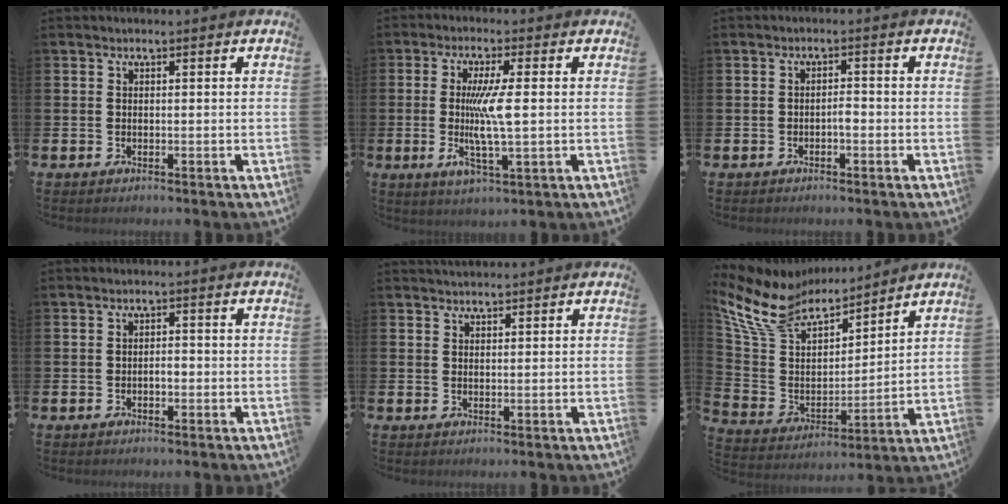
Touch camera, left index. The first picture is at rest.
{"total": 6.6, "force": [0.2, 0.7, 6.6], "torque": [-0.123, -0.009, -0.003]}
{"total": 1.2, "force": [-0.6, 0.5, 1.0], "torque": [-0.013, -0.003, -0.013]}
{"total": 1.2, "force": [-0.5, 0.6, 0.9], "torque": [-0.009, -0.002, -0.012]}
{"total": 1.7, "force": [1.7, 0.4, 0.0], "torque": [0.014, -0.006, 0.028]}
{"total": 11.4, "force": [10.0, 4.3, 3.4], "torque": [-0.120, -0.062, 0.178]}